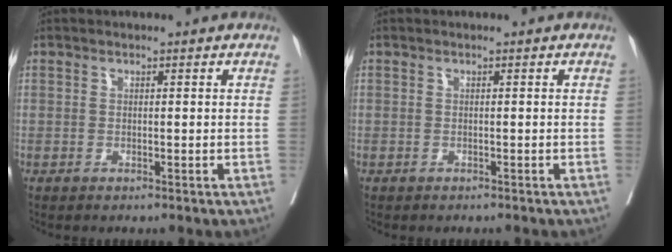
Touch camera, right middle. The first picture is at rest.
{"total": 0.7, "force": [-0.6, 0.2, 0.1], "torque": [-0.004, -0.001, -0.012]}